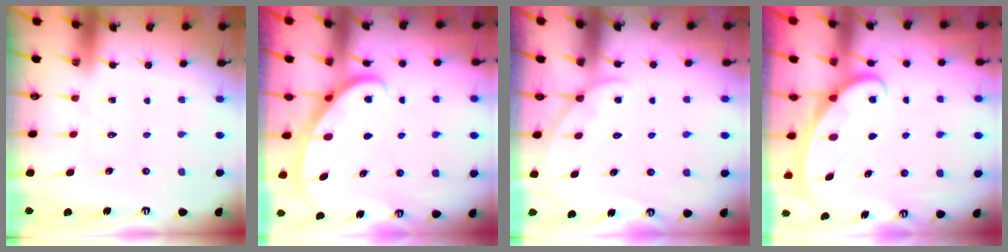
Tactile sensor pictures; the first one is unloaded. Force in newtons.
{"total": 3.1, "press": 3.1, "slide": 0.1}
{"total": 2.9, "press": 2.9, "slide": 0.3}
{"total": 2.2, "press": 2.2, "slide": 0.2}